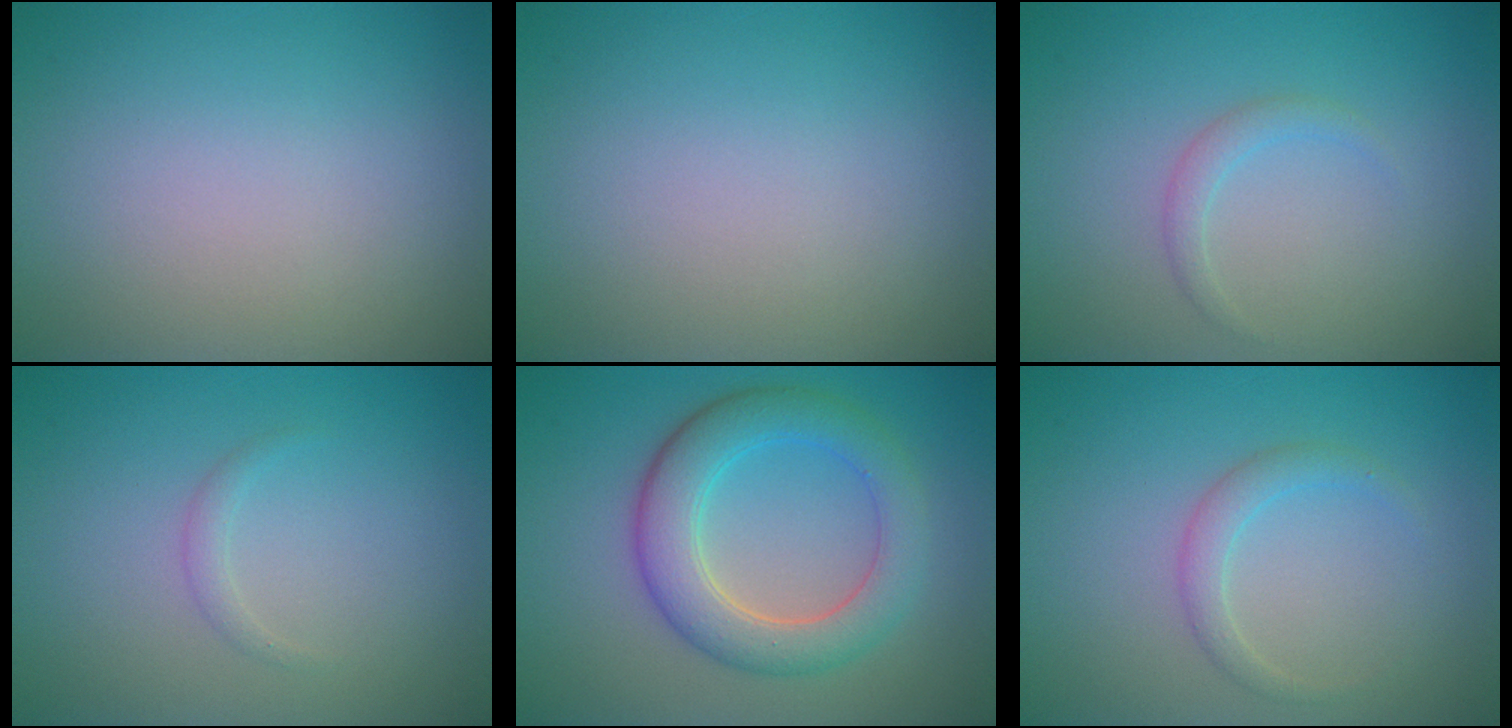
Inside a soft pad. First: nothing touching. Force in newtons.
{"total": 0.0}
{"total": 1.2, "press": 1.1, "slide": 0.1}
{"total": 0.8, "press": 0.8, "slide": 0.1}
{"total": 5.8, "press": 5.8, "slide": 0.4}
{"total": 1.7, "press": 1.7, "slide": 0.1}